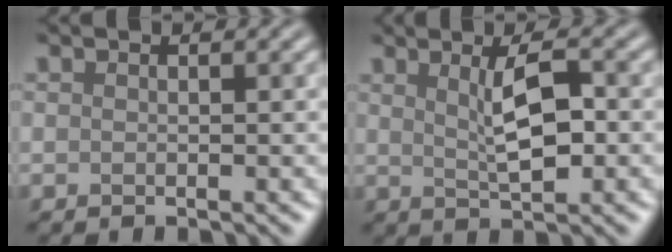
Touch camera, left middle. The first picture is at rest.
{"total": 3.9, "force": [0.8, 0.9, 3.7], "torque": [-0.065, 0.003, 0.014]}